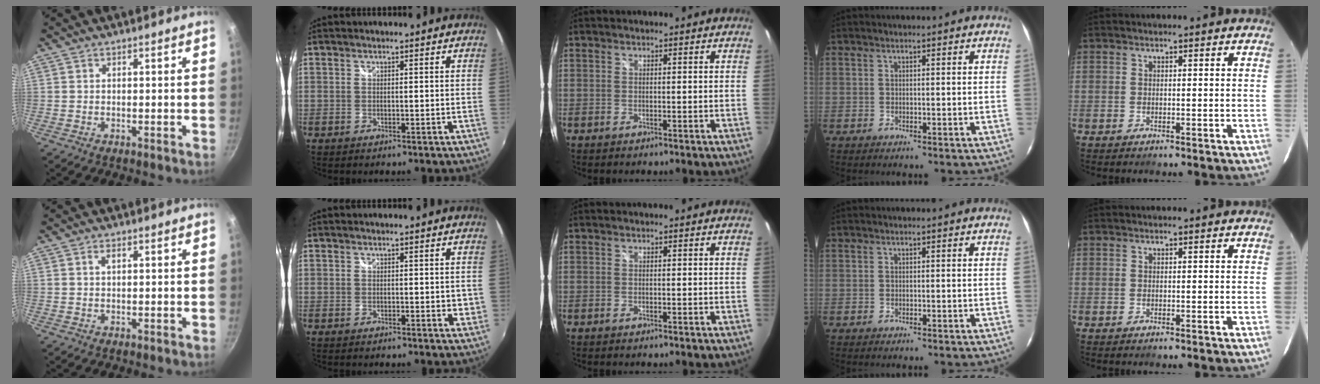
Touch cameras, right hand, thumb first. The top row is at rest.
{"thumb": {"total": 1.2, "force": [0.4, 0.6, 0.9], "torque": [-0.014, 0.003, 0.007]}, "index": {"total": 1.5, "force": [0.4, 1.0, 1.1], "torque": [-0.011, 0.001, 0.010]}}